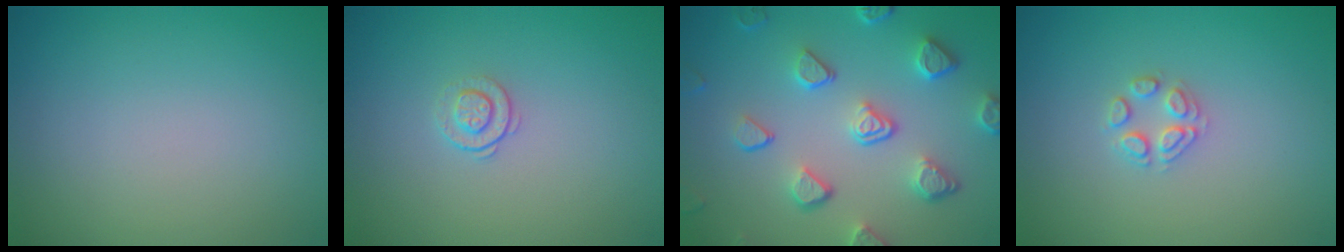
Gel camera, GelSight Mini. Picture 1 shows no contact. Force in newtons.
{"total": 1.2, "press": 0.9, "slide": 0.8}
{"total": 5.4, "press": 4.1, "slide": 3.4}
{"total": 2.0, "press": 2.0, "slide": 0.1}